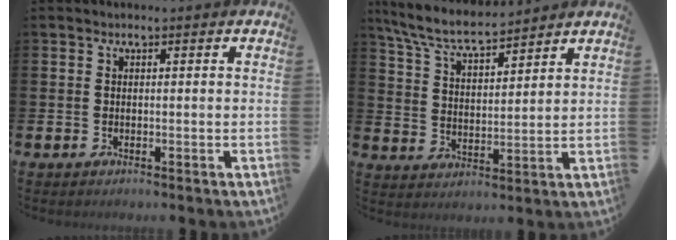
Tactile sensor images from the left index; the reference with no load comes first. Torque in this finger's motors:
{"motor_torque": [0.57, -0.20, 0.49, 0.19]}